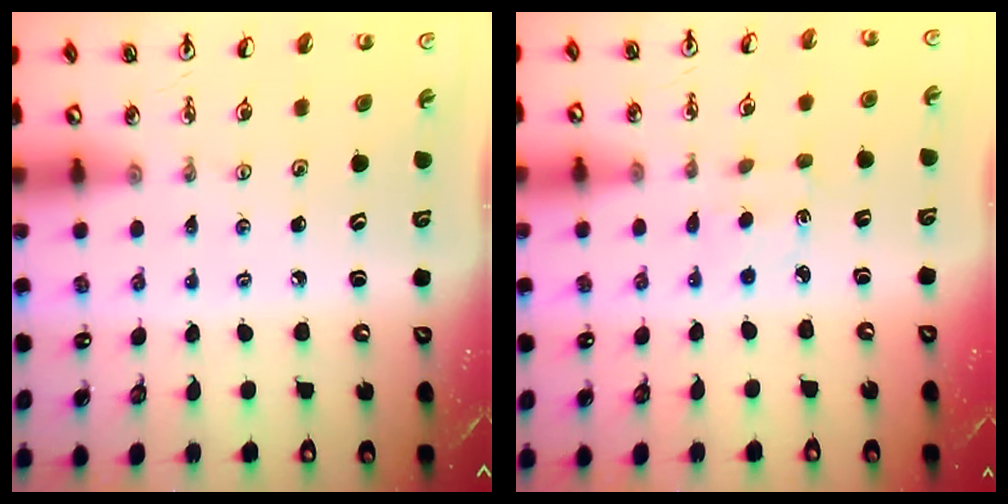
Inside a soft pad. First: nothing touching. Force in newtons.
{"total": 1.7, "press": 1.6, "slide": 0.4}